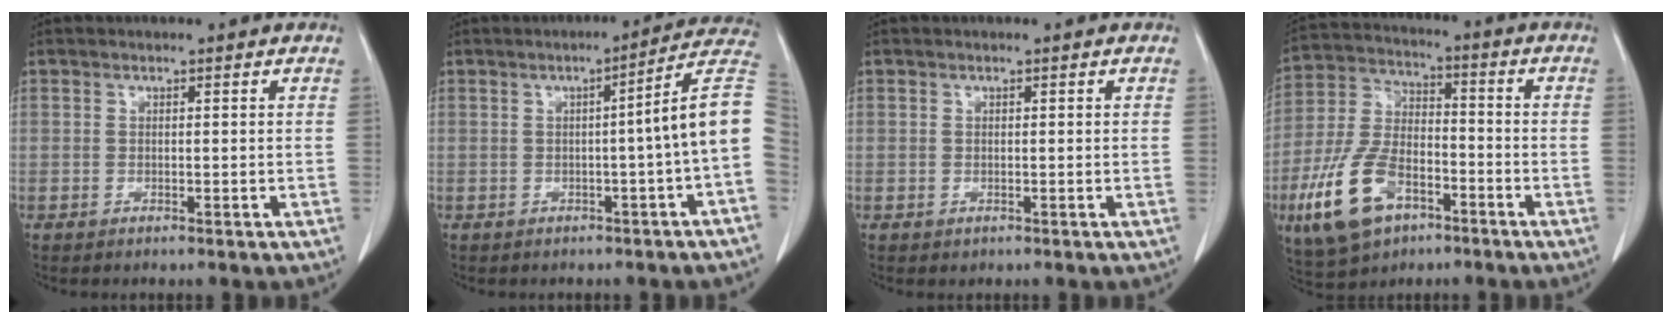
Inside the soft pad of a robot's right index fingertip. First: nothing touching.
{"total": 8.4, "force": [-0.7, -1.7, 8.2], "torque": [-0.094, 0.018, -0.015]}
{"total": 0.6, "force": [-0.1, 0.6, 0.0], "torque": [0.002, 0.004, -0.003]}
{"total": 14.3, "force": [-6.7, 7.8, 9.9], "torque": [-0.223, 0.004, -0.120]}